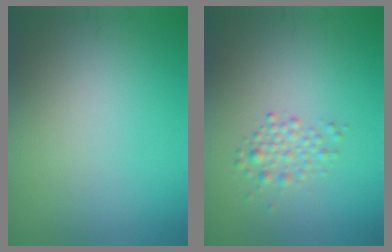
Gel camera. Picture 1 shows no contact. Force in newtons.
{"total": 1.8, "press": 1.8, "slide": 0.1}